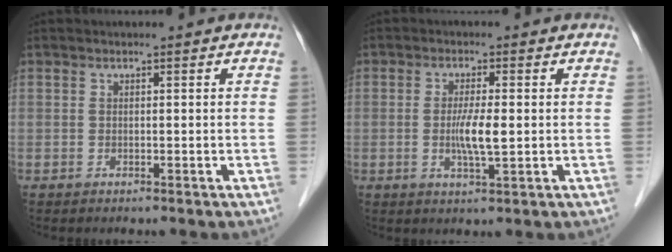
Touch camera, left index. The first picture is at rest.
{"total": 4.4, "force": [-0.4, 0.4, 4.4], "torque": [-0.089, -0.010, -0.006]}